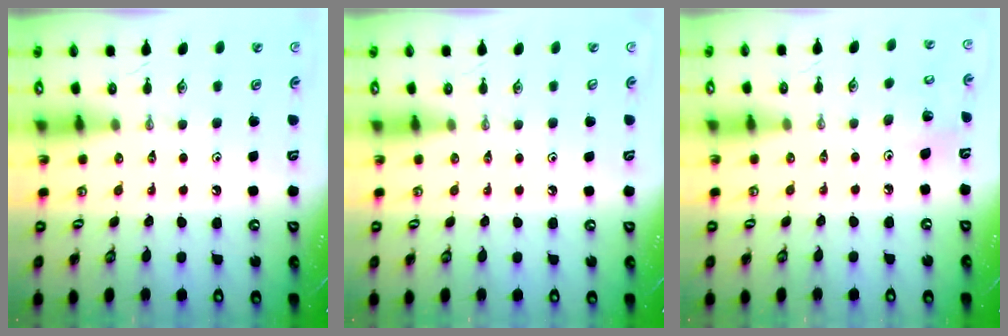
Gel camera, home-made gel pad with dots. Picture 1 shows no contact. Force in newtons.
{"total": 1.0, "press": 0.2, "slide": 1.0}
{"total": 5.0, "press": 4.5, "slide": 2.3}